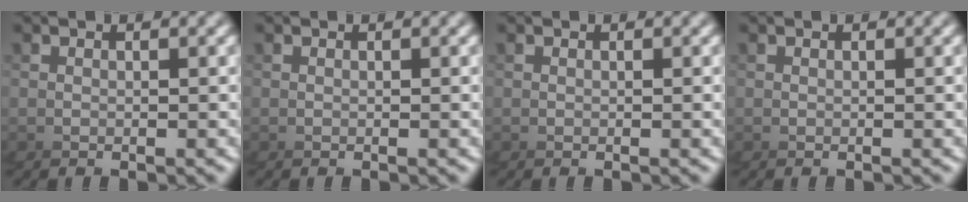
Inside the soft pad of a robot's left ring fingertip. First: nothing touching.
{"total": 0.0}
{"total": 0.0}
{"total": 0.0}